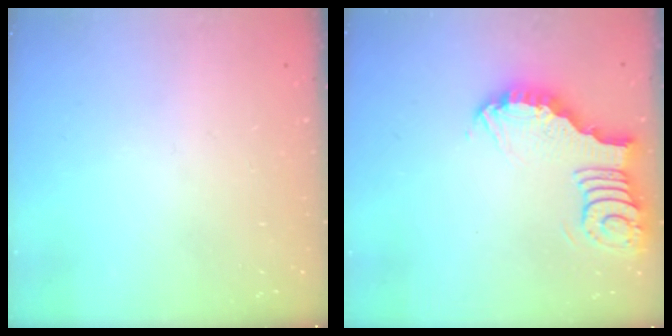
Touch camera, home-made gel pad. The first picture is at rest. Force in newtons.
{"total": 4.7, "press": 4.7, "slide": 0.4}